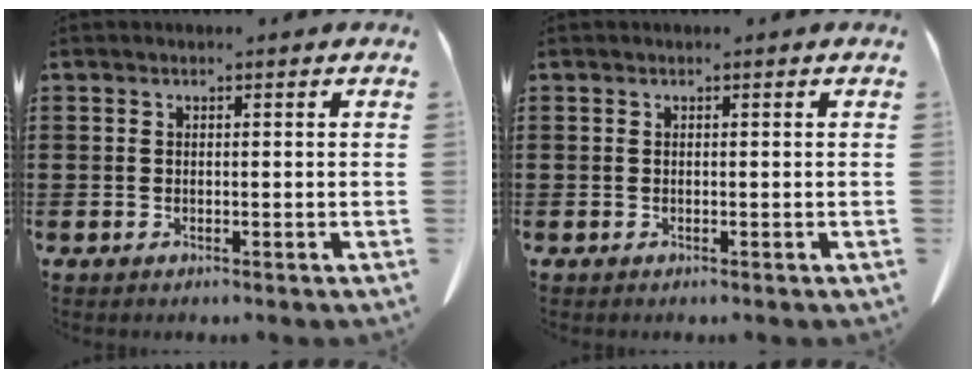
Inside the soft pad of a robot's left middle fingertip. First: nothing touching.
{"total": 0.0}